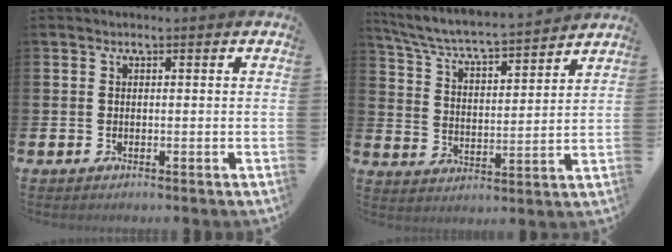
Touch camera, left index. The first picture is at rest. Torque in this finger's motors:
{"motor_torque": [0.90, -1.24, 0.28, 0.17]}